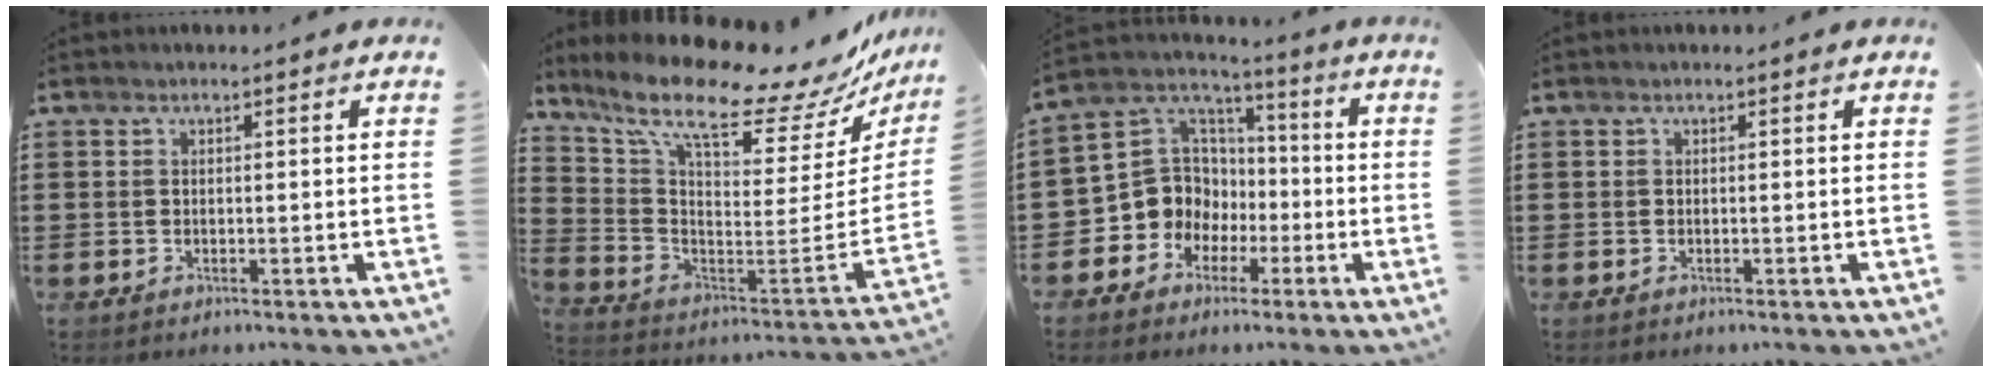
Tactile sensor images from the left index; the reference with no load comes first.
{"total": 12.6, "force": [9.6, 2.6, 7.7], "torque": [-0.162, -0.080, 0.154]}
{"total": 10.1, "force": [-1.9, 9.5, 2.7], "torque": [-0.108, -0.004, -0.032]}
{"total": 0.0}